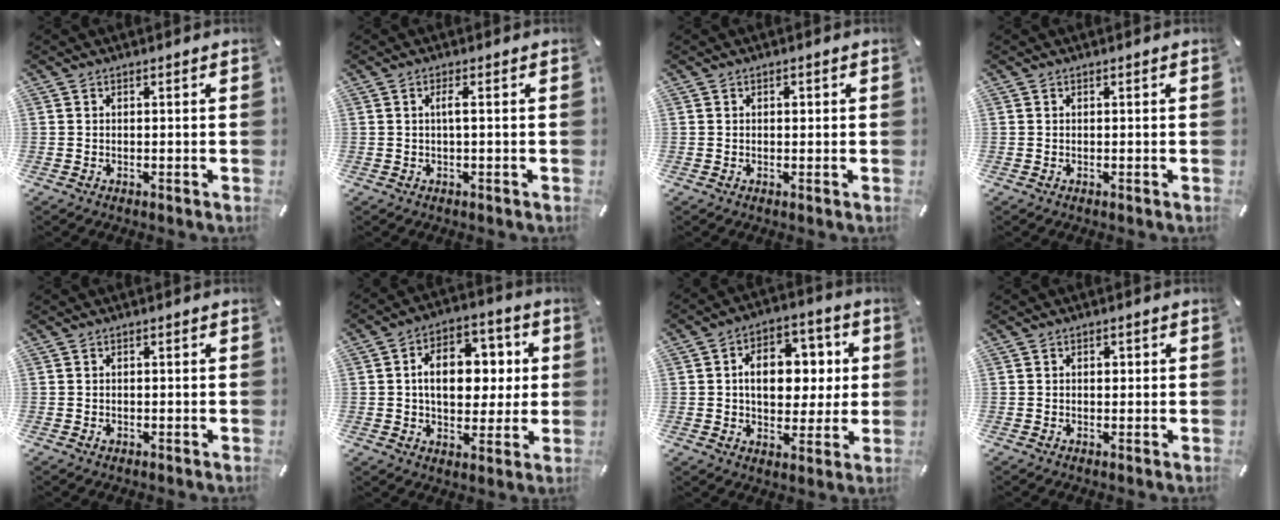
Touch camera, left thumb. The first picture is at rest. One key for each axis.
{"total": 2.3, "fx": 0.1, "fy": 0.2, "fz": 2.3, "tx": -0.045, "ty": -0.002, "tz": -0.001}
{"total": 1.1, "fx": 0.2, "fy": 0.8, "fz": 0.7, "tx": -0.007, "ty": 0.001, "tz": 0.000}
{"total": 0.0}
{"total": 0.8, "fx": -0.3, "fy": 0.6, "fz": 0.4, "tx": -0.008, "ty": 0.001, "tz": -0.006}
{"total": 14.0, "fx": 1.6, "fy": 9.8, "fz": 9.9, "tx": -0.146, "ty": 0.004, "tz": 0.028}
{"total": 13.2, "fx": 1.6, "fy": 9.5, "fz": 9.0, "tx": -0.132, "ty": 0.002, "tz": 0.027}
{"total": 1.3, "fx": 0.1, "fy": 1.0, "fz": 0.7, "tx": -0.007, "ty": 0.004, "tz": -0.002}